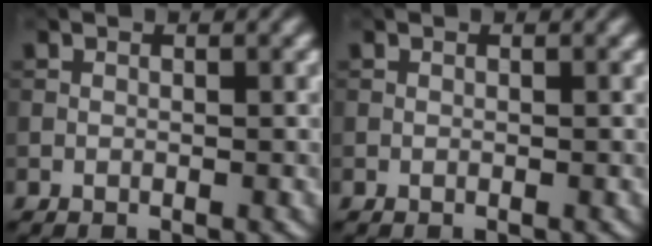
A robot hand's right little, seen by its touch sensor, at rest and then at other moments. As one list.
[{"total": 0.0}]